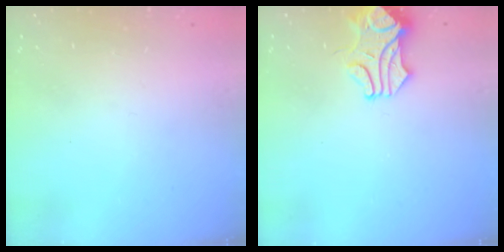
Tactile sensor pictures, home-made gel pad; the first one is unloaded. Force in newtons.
{"total": 0.6, "press": 0.6, "slide": 0.2}